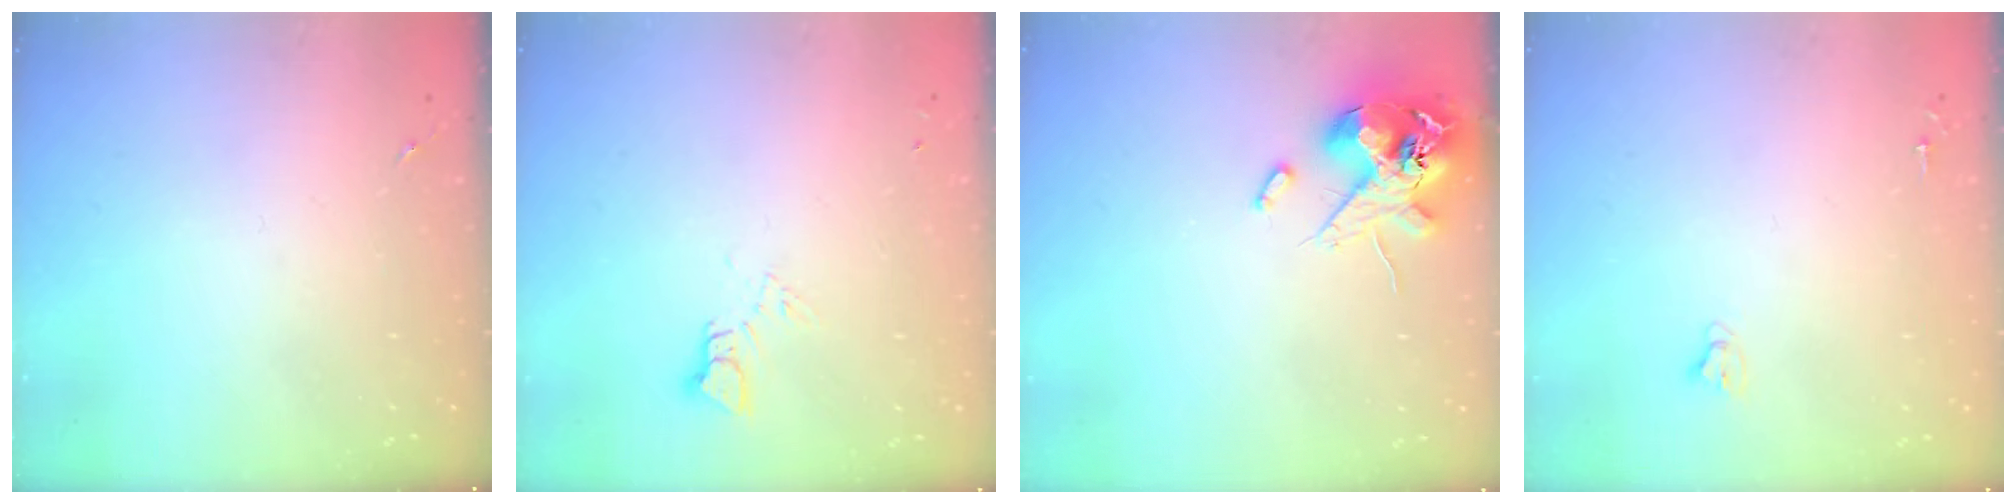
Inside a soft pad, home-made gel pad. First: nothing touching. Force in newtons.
{"total": 3.4, "press": 3.4, "slide": 0.2}
{"total": 13.4, "press": 13.2, "slide": 2.3}
{"total": 2.7, "press": 2.7, "slide": 0.2}